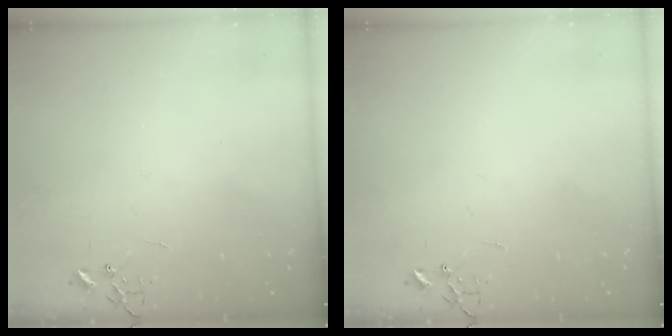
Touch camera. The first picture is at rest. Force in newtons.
{"total": 0.0}